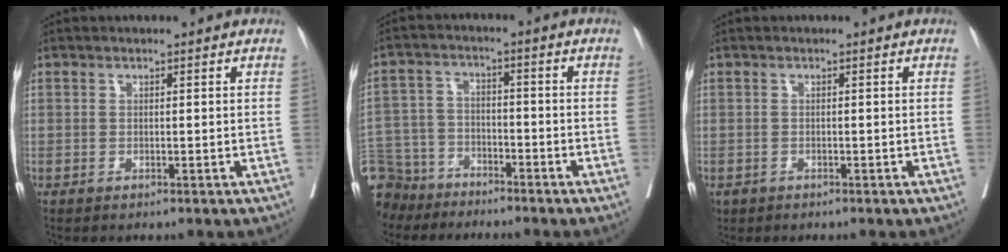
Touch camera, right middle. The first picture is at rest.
{"total": 12.2, "force": [-10.3, 6.2, 2.0], "torque": [-0.064, 0.007, -0.186]}
{"total": 1.7, "force": [-1.1, 1.2, 0.4], "torque": [-0.011, -0.001, -0.016]}